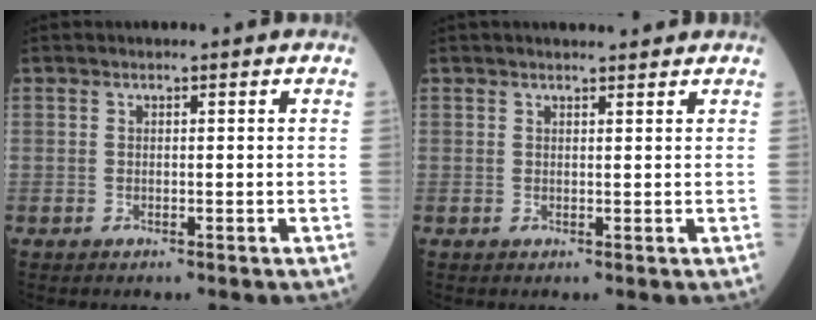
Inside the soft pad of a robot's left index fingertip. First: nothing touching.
{"total": 4.4, "force": [4.1, 0.5, 1.6], "torque": [-0.020, 0.019, 0.051]}